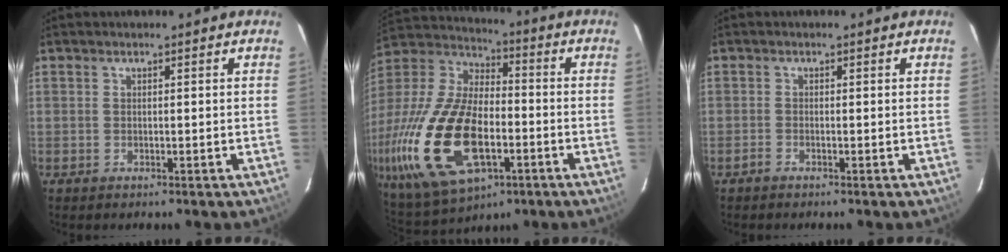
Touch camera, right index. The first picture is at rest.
{"total": 28.5, "force": [-8.8, 14.7, 22.9], "torque": [-0.512, -0.044, -0.148]}
{"total": 0.8, "force": [-0.8, 0.2, 0.3], "torque": [-0.011, 0.001, -0.019]}